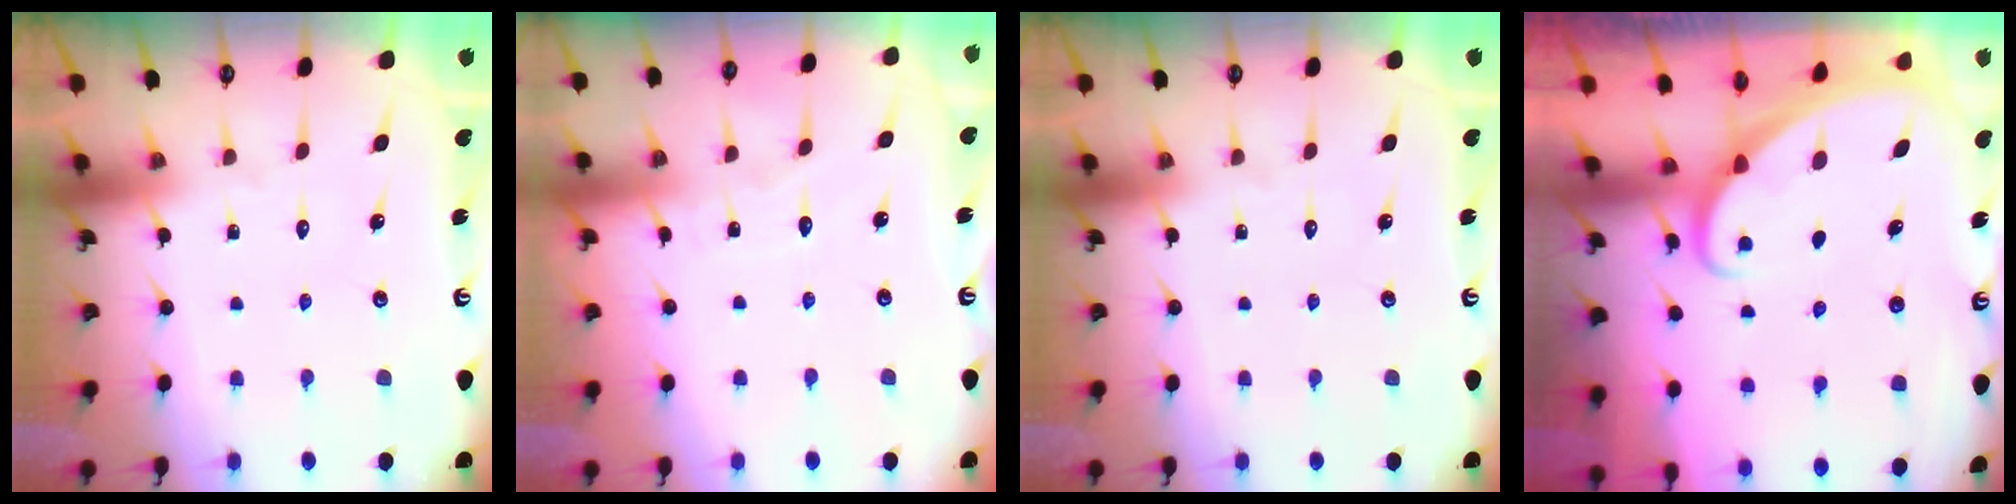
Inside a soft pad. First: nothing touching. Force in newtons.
{"total": 3.4, "press": 3.4, "slide": 0.2}
{"total": 0.0}
{"total": 1.9, "press": 1.9, "slide": 0.1}